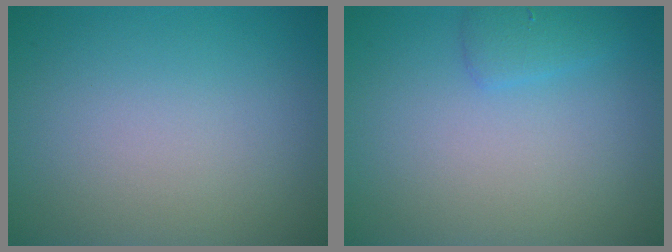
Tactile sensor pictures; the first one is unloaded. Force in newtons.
{"total": 1.4, "press": 1.4, "slide": 0.2}